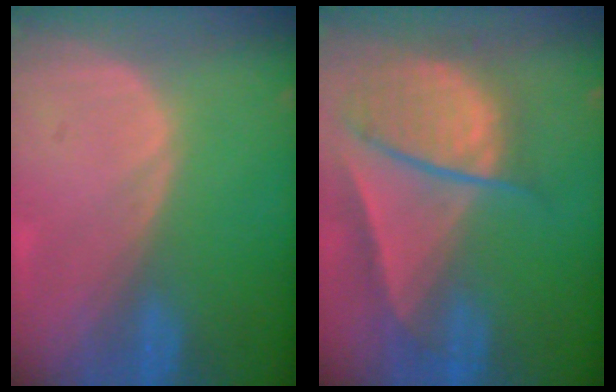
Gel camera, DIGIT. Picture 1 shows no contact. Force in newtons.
{"total": 9.3, "press": 8.0, "slide": 4.7}